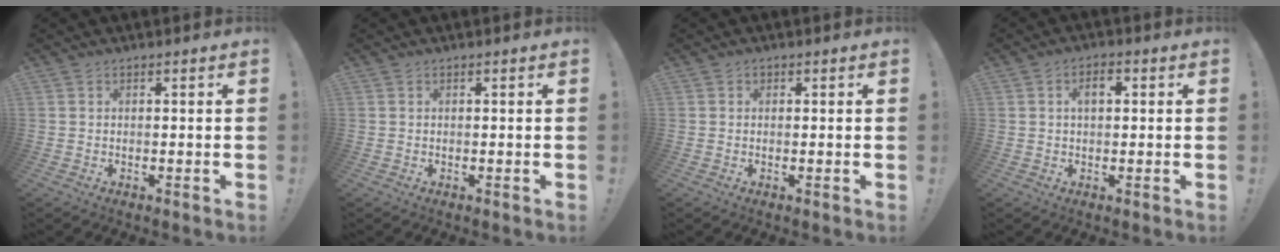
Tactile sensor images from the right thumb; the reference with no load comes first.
{"total": 0.0}
{"total": 0.7, "force": [0.2, 0.6, -0.2], "torque": [0.005, 0.002, 0.004]}
{"total": 3.7, "force": [0.6, 2.1, 3.0], "torque": [-0.039, 0.004, 0.003]}